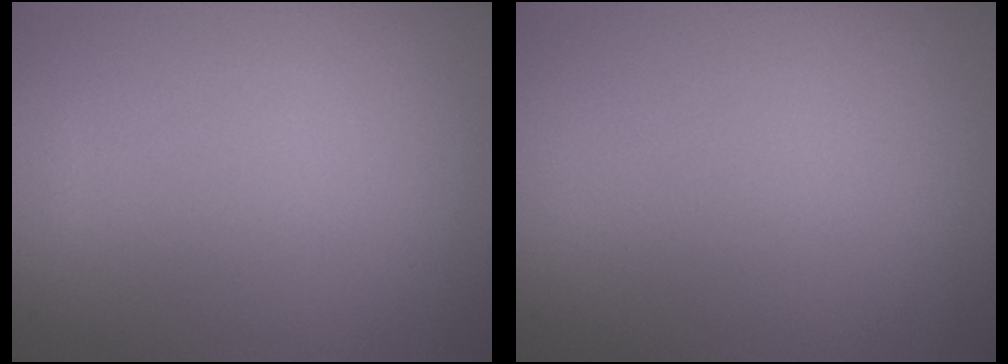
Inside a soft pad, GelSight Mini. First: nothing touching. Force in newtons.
{"total": 0.0}